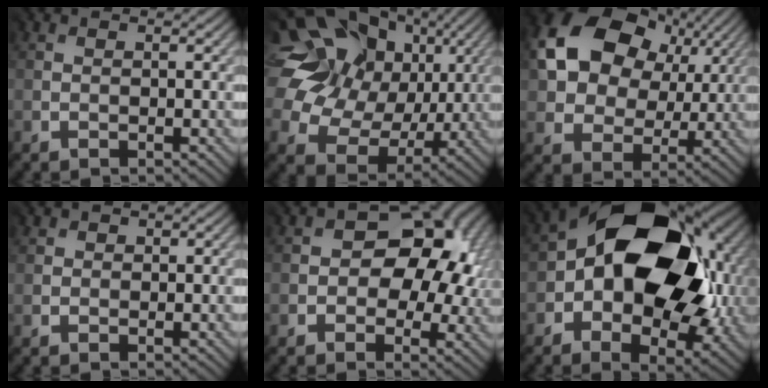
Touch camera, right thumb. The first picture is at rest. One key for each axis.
{"total": 19.5, "fx": 8.4, "fy": 14.6, "fz": 9.8, "tx": -0.288, "ty": 0.052, "tz": 0.161}
{"total": 15.3, "fx": 5.9, "fy": 11.0, "fz": 8.8, "tx": -0.196, "ty": 0.028, "tz": 0.110}
{"total": 1.0, "fx": 0.8, "fy": 0.5, "fz": -0.5, "tx": 0.005, "ty": 0.000, "tz": 0.010}
{"total": 10.3, "fx": 0.9, "fy": 7.0, "fz": 7.6, "tx": -0.088, "ty": 0.010, "tz": 0.014}
{"total": 19.2, "fx": 2.3, "fy": 12.9, "fz": 14.0, "tx": -0.248, "ty": -0.019, "tz": 0.054}